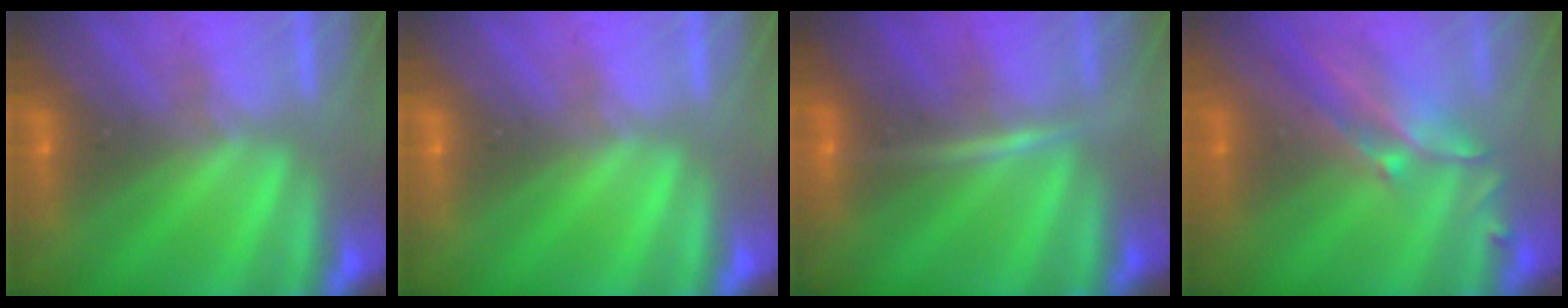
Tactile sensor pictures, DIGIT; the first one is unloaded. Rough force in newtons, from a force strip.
{"total": 0.0}
{"total": 3.0}
{"total": 2.8}